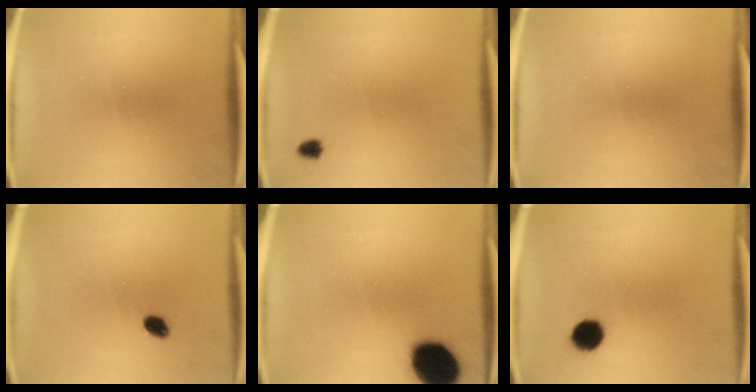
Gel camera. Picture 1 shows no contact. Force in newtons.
{"total": 1.5}
{"total": 0.0}
{"total": 2.4}
{"total": 16.3}
{"total": 5.6}